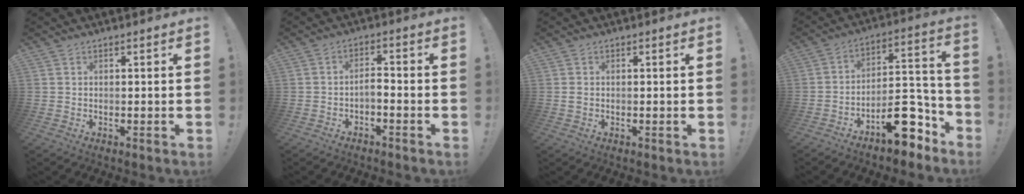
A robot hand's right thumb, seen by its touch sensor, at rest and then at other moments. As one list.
[{"total": 3.4, "force": [-2.2, 1.2, 2.3], "torque": [-0.044, 0.002, -0.043]}, {"total": 1.0, "force": [0.0, 0.7, 0.7], "torque": [-0.014, 0.004, 0.001]}, {"total": 16.0, "force": [-10.2, 7.6, 9.7], "torque": [-0.097, 0.075, -0.159]}]